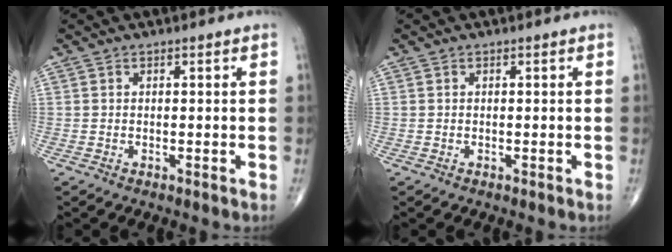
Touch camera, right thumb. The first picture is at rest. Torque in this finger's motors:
{"motor_torque": [0.02, 0.02, -0.05, 0.04, 0.01]}